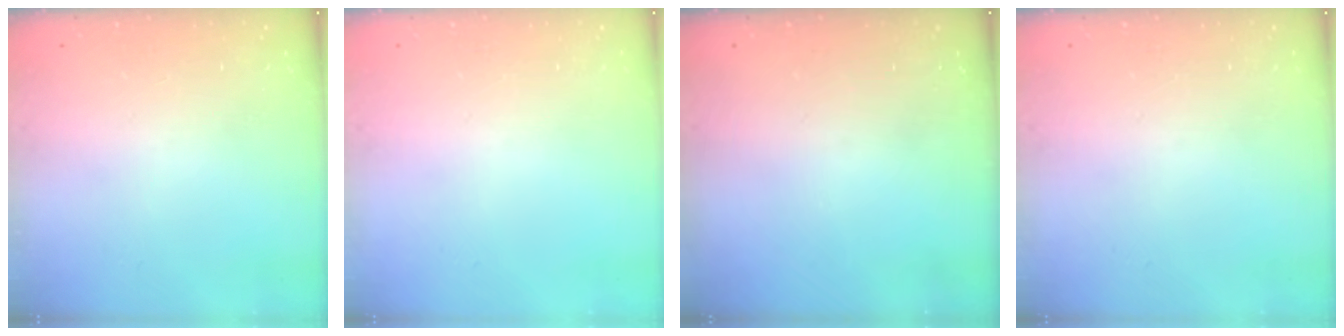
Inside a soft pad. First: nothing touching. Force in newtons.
{"total": 0.0}
{"total": 0.0}
{"total": 0.0}